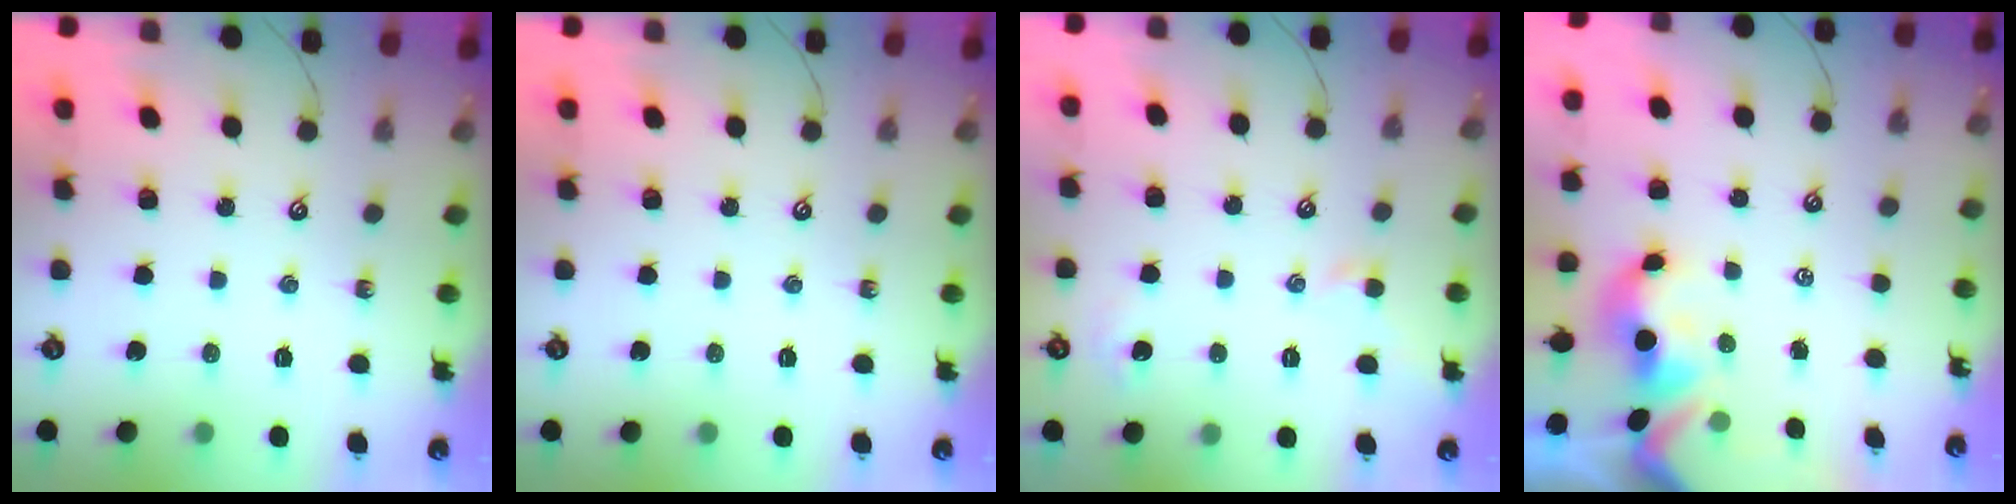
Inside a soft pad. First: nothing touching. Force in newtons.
{"total": 0.0}
{"total": 2.9, "press": 2.8, "slide": 0.8}
{"total": 2.1, "press": 2.0, "slide": 0.7}